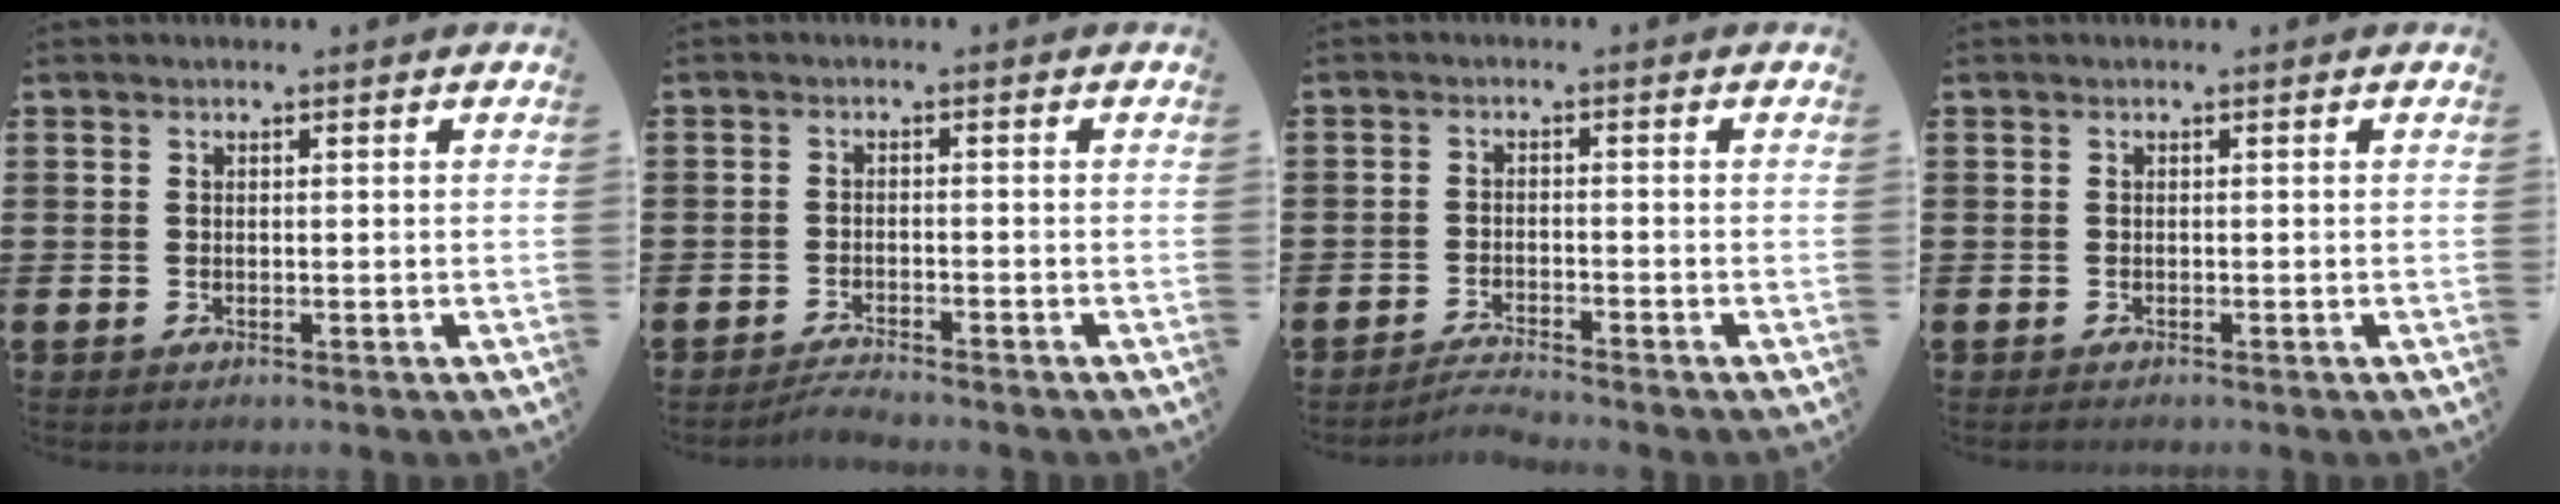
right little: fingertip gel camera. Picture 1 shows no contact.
{"total": 1.7, "force": [-1.6, -0.1, 0.4], "torque": [-0.009, 0.004, -0.032]}
{"total": 1.9, "force": [-1.9, -0.2, 0.3], "torque": [-0.008, 0.003, -0.038]}
{"total": 0.0}